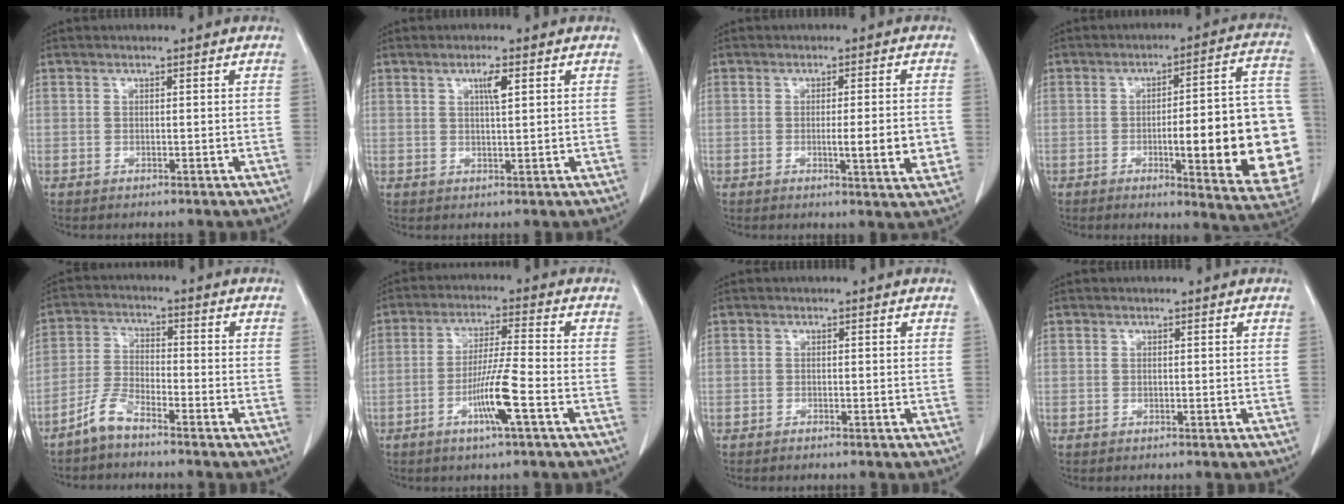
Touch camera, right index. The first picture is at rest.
{"total": 2.6, "force": [1.1, 0.2, 2.4], "torque": [-0.041, -0.001, 0.018]}
{"total": 6.1, "force": [-1.0, 0.4, 6.0], "torque": [-0.081, -0.008, -0.013]}
{"total": 21.9, "force": [-3.6, 3.4, 21.3], "torque": [-0.186, 0.023, -0.032]}
{"total": 4.9, "force": [-4.1, 0.9, 2.5], "torque": [-0.065, -0.006, -0.087]}
{"total": 8.0, "force": [-3.2, -0.5, 7.3], "torque": [-0.140, -0.008, -0.062]}
{"total": 0.7, "force": [-0.6, 0.0, 0.2], "torque": [-0.012, -0.003, -0.009]}
{"total": 0.0}